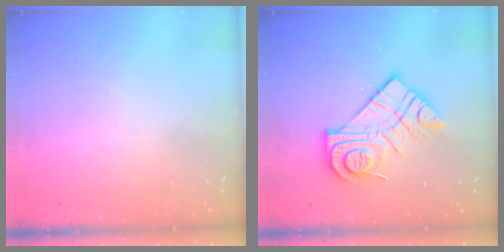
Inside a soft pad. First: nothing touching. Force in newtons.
{"total": 16.3, "press": 16.2, "slide": 1.1}